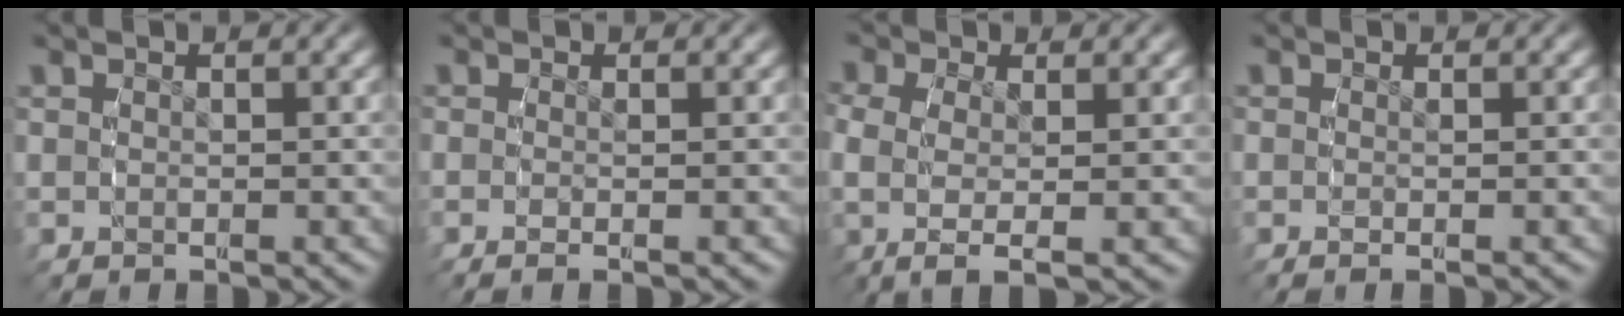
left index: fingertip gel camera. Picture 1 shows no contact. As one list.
[{"total": 1.3, "force": [-0.7, -0.1, 1.0], "torque": [-0.025, -0.006, -0.010]}, {"total": 4.9, "force": [-0.5, 2.5, 4.2], "torque": [-0.103, -0.022, 0.004]}, {"total": 0.9, "force": [-0.6, -0.2, 0.7], "torque": [-0.014, -0.003, -0.008]}]